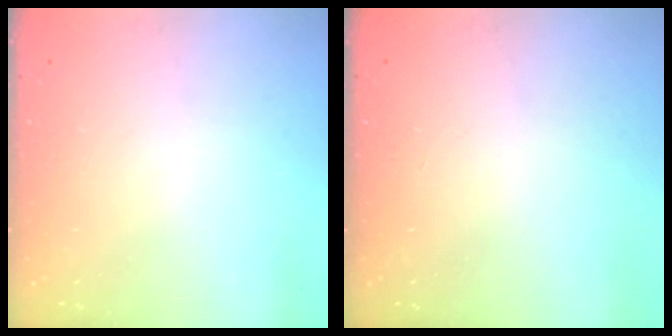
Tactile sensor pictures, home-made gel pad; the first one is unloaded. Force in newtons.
{"total": 0.9, "press": 0.0, "slide": 0.9}